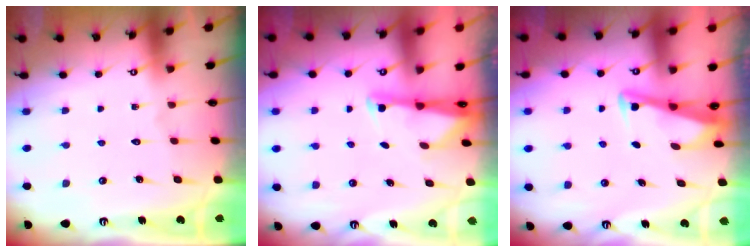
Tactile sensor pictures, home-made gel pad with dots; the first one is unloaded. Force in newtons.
{"total": 1.9, "press": 1.9, "slide": 0.4}
{"total": 3.5, "press": 3.5, "slide": 0.4}